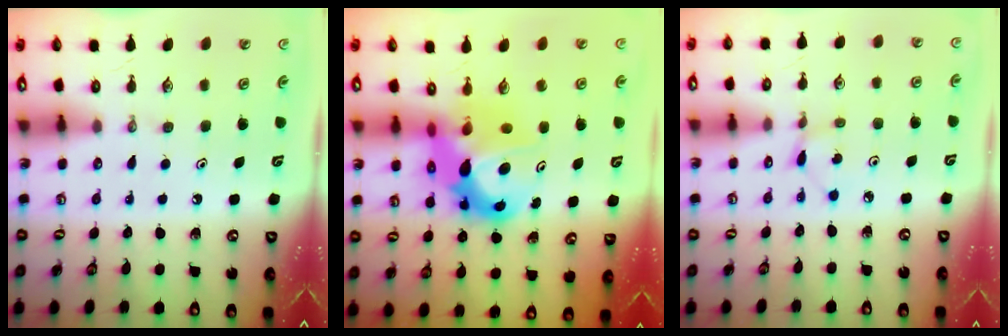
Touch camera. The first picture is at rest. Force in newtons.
{"total": 11.0, "press": 11.0, "slide": 0.8}
{"total": 0.7, "press": 0.7, "slide": 0.1}